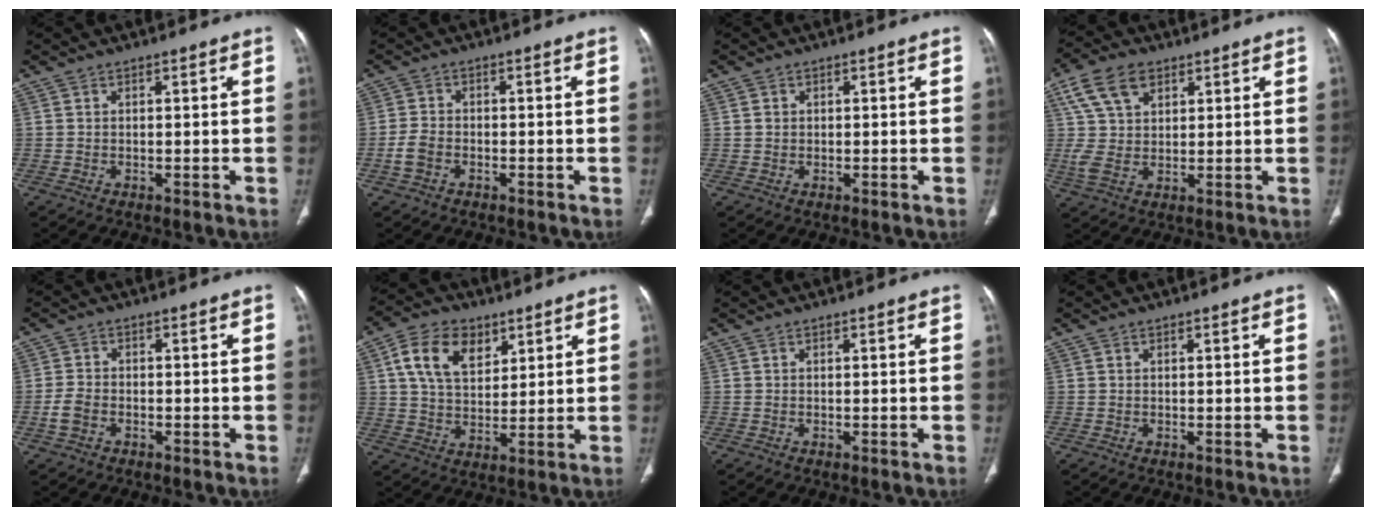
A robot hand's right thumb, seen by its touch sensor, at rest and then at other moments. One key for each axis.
{"total": 3.4, "fx": -1.5, "fy": 2.3, "fz": 2.0, "tx": -0.046, "ty": 0.010, "tz": -0.029}
{"total": 1.1, "fx": 0.2, "fy": 1.0, "fz": 0.3, "tx": -0.002, "ty": 0.003, "tz": 0.005}
{"total": 9.7, "fx": 4.7, "fy": 5.8, "fz": 6.3, "tx": -0.119, "ty": -0.003, "tz": 0.091}
{"total": 3.3, "fx": -1.4, "fy": 2.1, "fz": 2.0, "tx": -0.047, "ty": 0.010, "tz": -0.027}
{"total": 11.8, "fx": 5.1, "fy": 7.6, "fz": 7.4, "tx": -0.112, "ty": -0.013, "tz": 0.095}
{"total": 0.0}
{"total": 0.0}